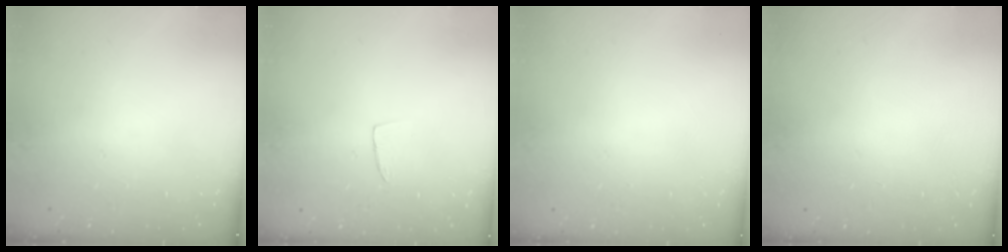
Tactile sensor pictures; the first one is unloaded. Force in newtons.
{"total": 3.9, "press": 3.9, "slide": 0.3}
{"total": 0.0}
{"total": 0.0}